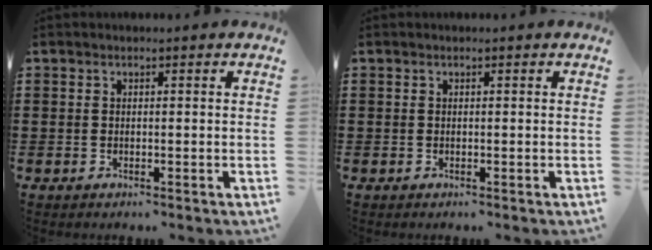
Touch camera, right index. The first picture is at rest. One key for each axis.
{"total": 0.0}